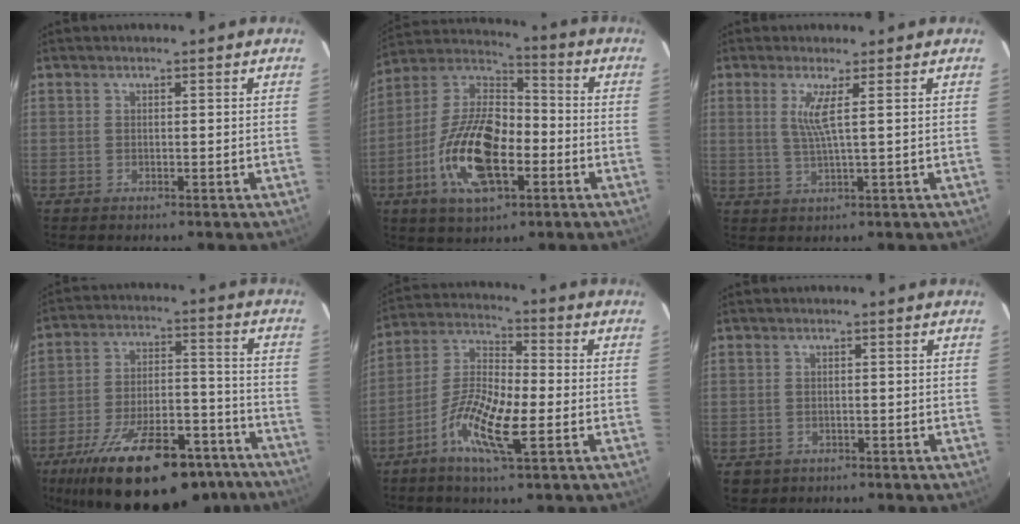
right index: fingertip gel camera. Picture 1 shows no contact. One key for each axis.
{"total": 18.8, "fx": -6.1, "fy": 9.2, "fz": 15.2, "tx": -0.313, "ty": -0.001, "tz": -0.114}
{"total": 3.6, "fx": 1.1, "fy": -0.8, "fz": 3.3, "tx": -0.061, "ty": -0.006, "tz": 0.022}
{"total": 28.4, "fx": -21.0, "fy": 10.7, "fz": 15.9, "tx": -0.271, "ty": -0.009, "tz": -0.296}
{"total": 11.6, "fx": -4.6, "fy": 2.9, "fz": 10.3, "tx": -0.212, "ty": -0.001, "tz": -0.098}
{"total": 2.7, "fx": -0.9, "fy": 2.4, "fz": 0.7, "tx": -0.019, "ty": -0.002, "tz": -0.009}